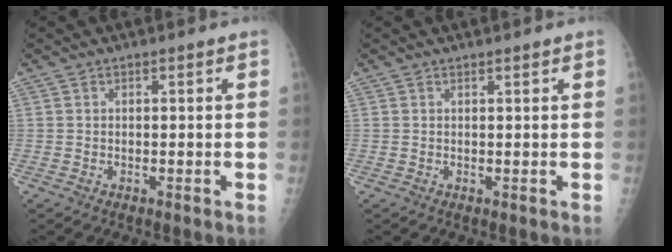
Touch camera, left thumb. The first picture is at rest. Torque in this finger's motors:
{"motor_torque": [0.46, 0.10, -0.25, -0.20, 0.01]}